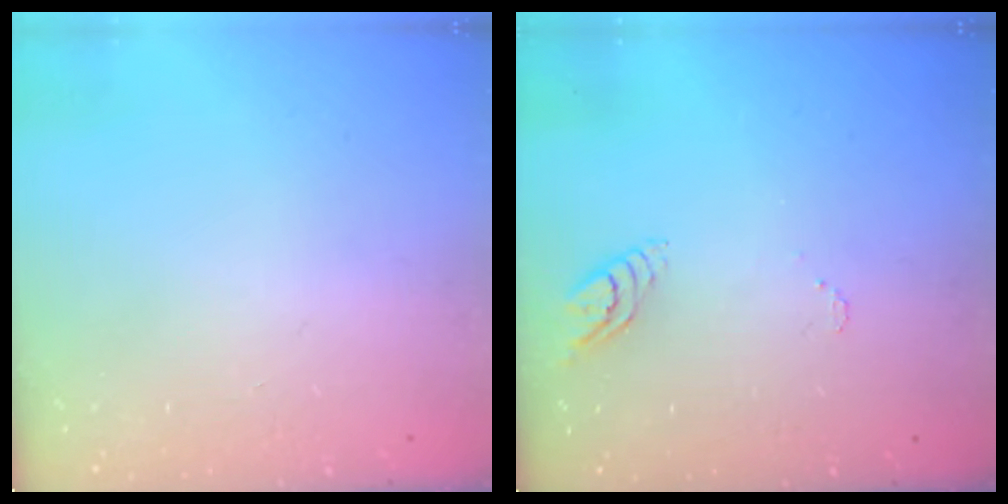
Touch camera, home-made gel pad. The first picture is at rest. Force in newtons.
{"total": 4.8, "press": 4.8, "slide": 0.4}